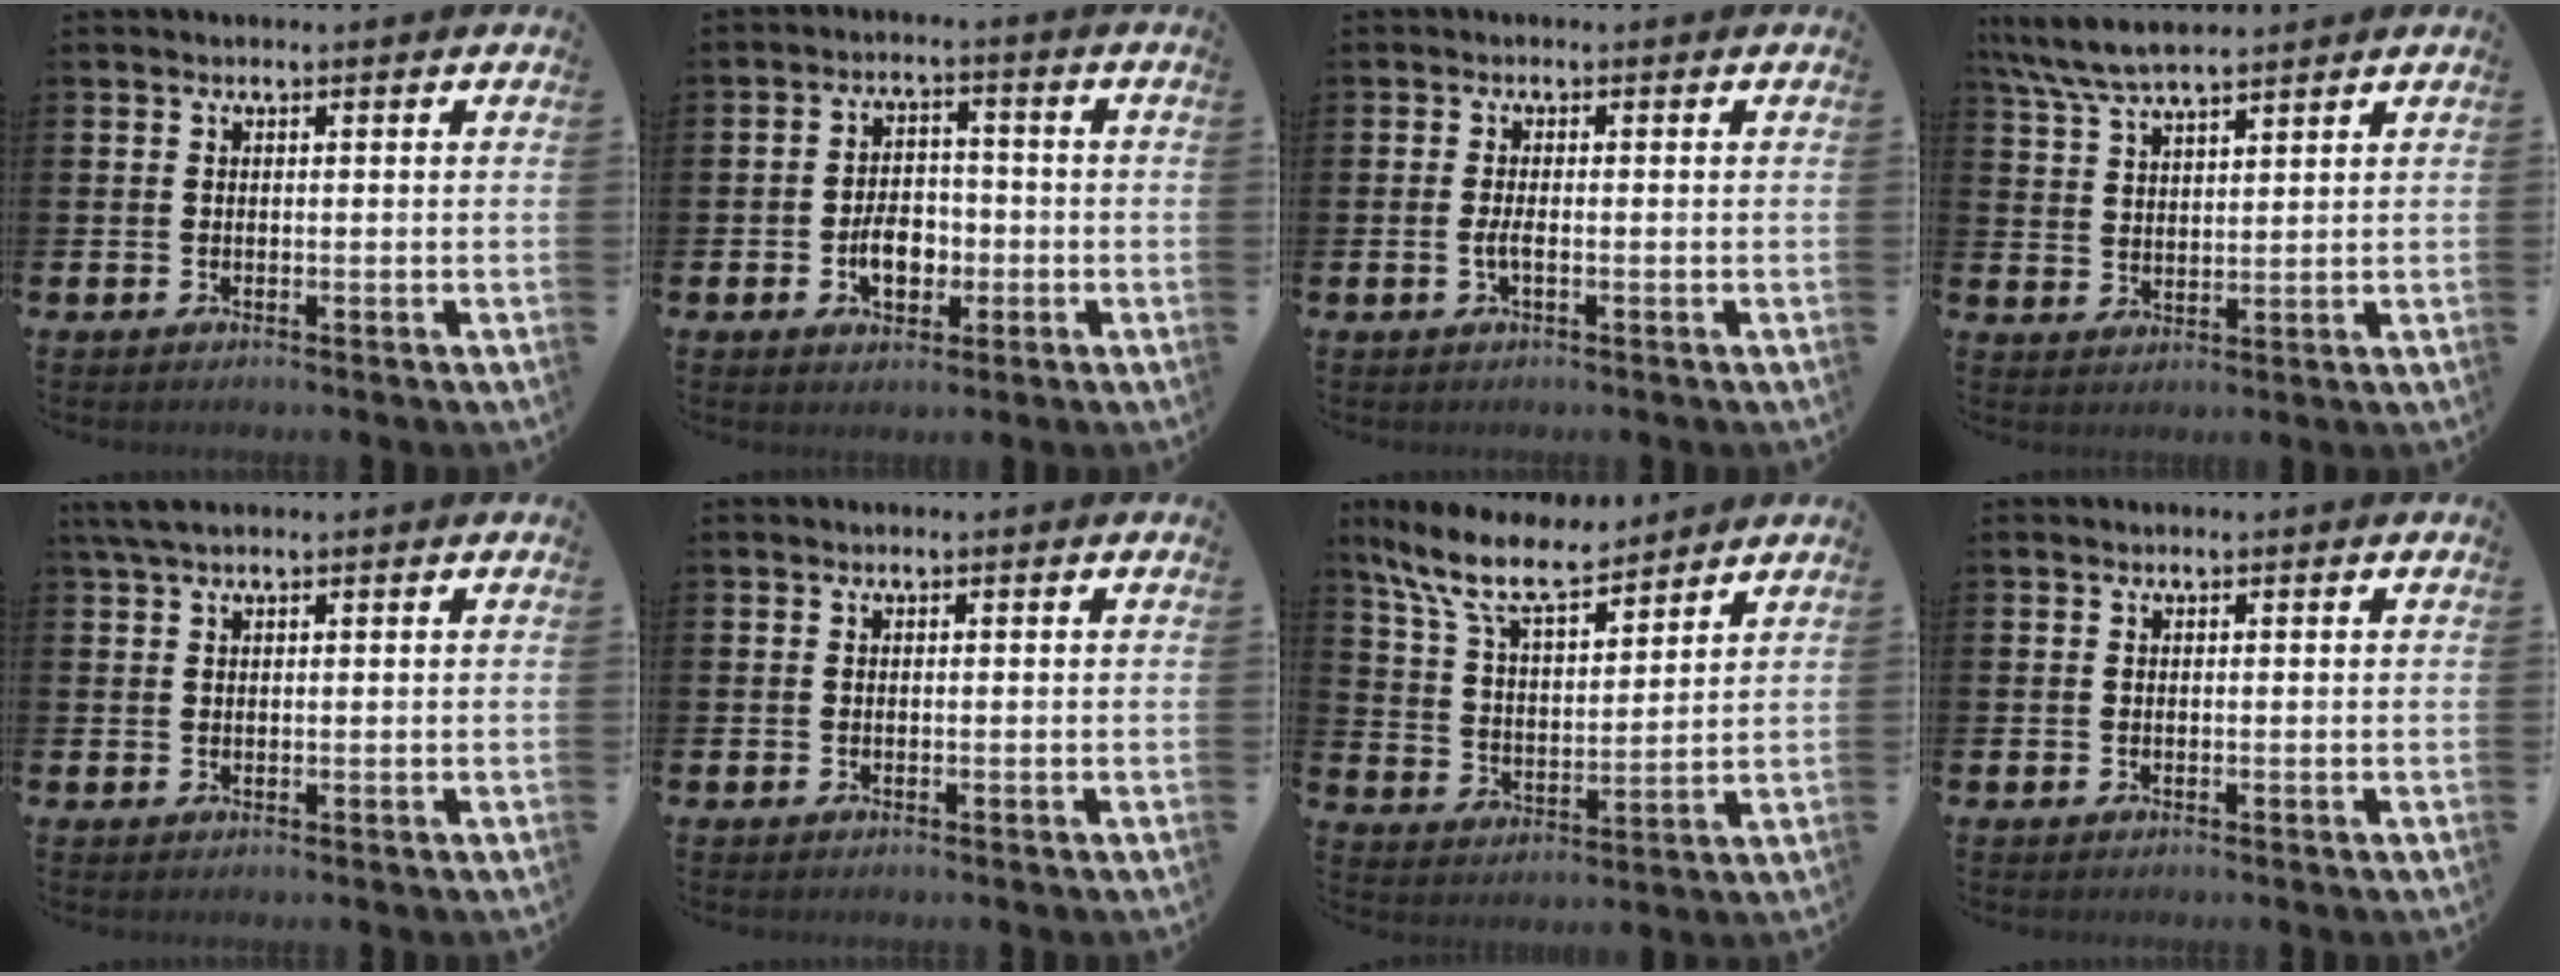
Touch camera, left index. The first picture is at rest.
{"total": 5.0, "force": [-1.5, 3.4, 3.4], "torque": [-0.043, -0.001, -0.034]}
{"total": 1.5, "force": [-0.4, 0.4, 1.4], "torque": [-0.030, 0.003, -0.008]}
{"total": 7.1, "force": [6.5, 1.2, 2.4], "torque": [-0.069, -0.020, 0.121]}
{"total": 2.6, "force": [1.9, 0.7, 1.6], "torque": [-0.037, 0.006, 0.034]}
{"total": 0.0}
{"total": 10.1, "force": [8.5, 2.9, 4.5], "torque": [-0.123, -0.042, 0.154]}
{"total": 0.0}